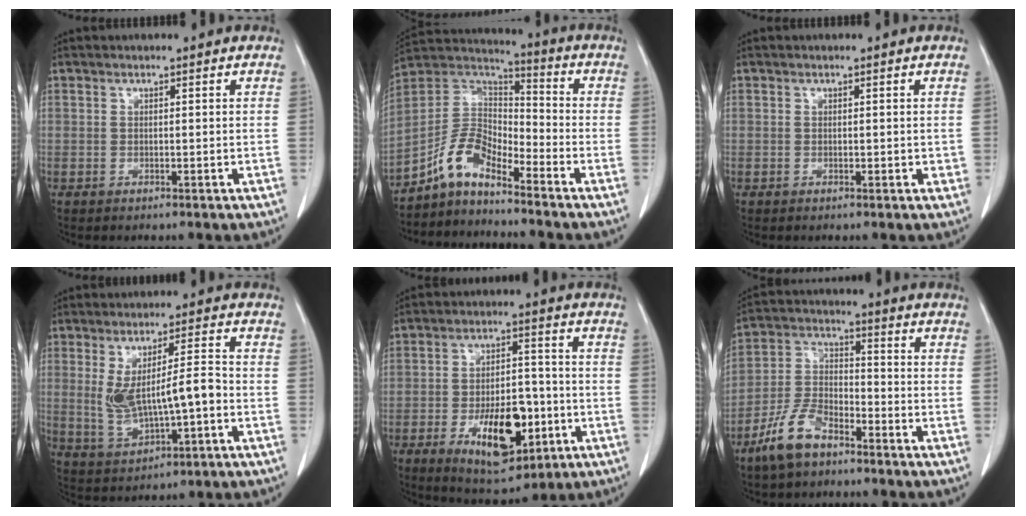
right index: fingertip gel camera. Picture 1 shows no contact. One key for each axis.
{"total": 8.3, "fx": -6.6, "fy": 3.1, "fz": 4.0, "tx": -0.090, "ty": 0.036, "tz": -0.130}
{"total": 1.2, "fx": 0.0, "fy": 0.8, "fz": 0.9, "tx": -0.005, "ty": 0.002, "tz": 0.003}
{"total": 9.1, "fx": -0.5, "fy": 2.4, "fz": 8.7, "tx": -0.164, "ty": 0.010, "tz": 0.007}
{"total": 13.2, "fx": -4.5, "fy": 5.8, "fz": 11.0, "tx": -0.178, "ty": 0.006, "tz": -0.062}
{"total": 9.0, "fx": -6.4, "fy": 3.7, "fz": 5.0, "tx": -0.118, "ty": -0.003, "tz": -0.131}